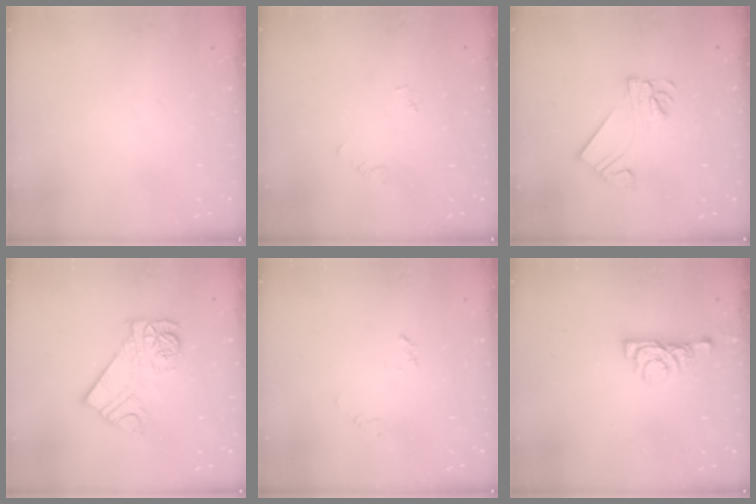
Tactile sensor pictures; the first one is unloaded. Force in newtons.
{"total": 3.1, "press": 3.1, "slide": 0.4}
{"total": 7.9, "press": 7.9, "slide": 0.8}
{"total": 11.4, "press": 11.4, "slide": 1.0}
{"total": 4.1, "press": 4.0, "slide": 0.5}
{"total": 5.6, "press": 5.5, "slide": 0.8}